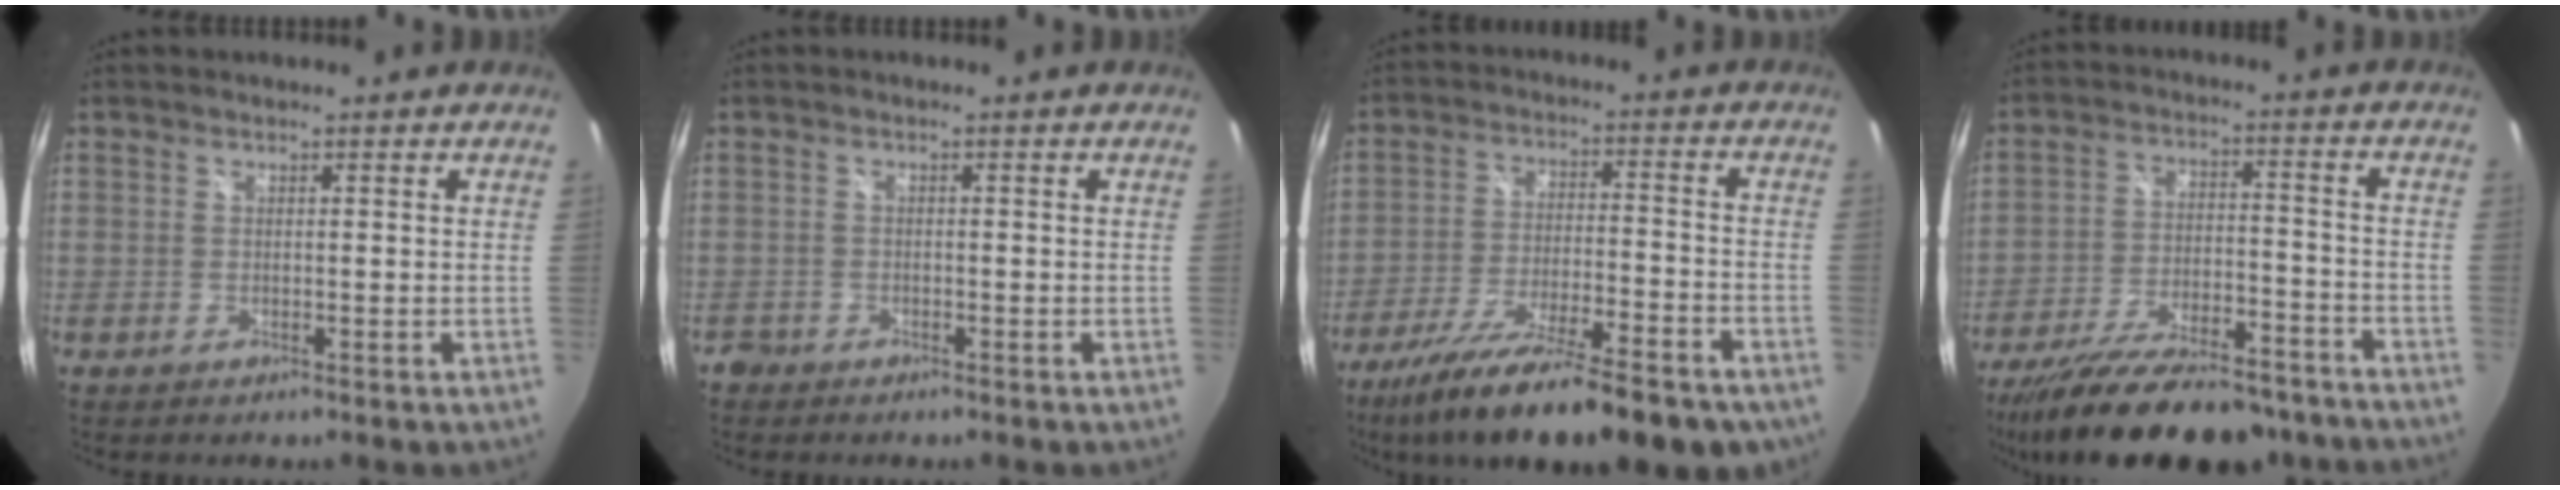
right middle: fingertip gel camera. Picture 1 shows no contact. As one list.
[{"total": 1.7, "force": [-1.3, 1.1, 0.2], "torque": [-0.009, 0.000, -0.025]}, {"total": 24.5, "force": [-18.5, 6.2, 14.8], "torque": [-0.255, -0.056, -0.277]}, {"total": 23.3, "force": [-19.1, 7.2, 11.4], "torque": [-0.213, -0.030, -0.279]}]